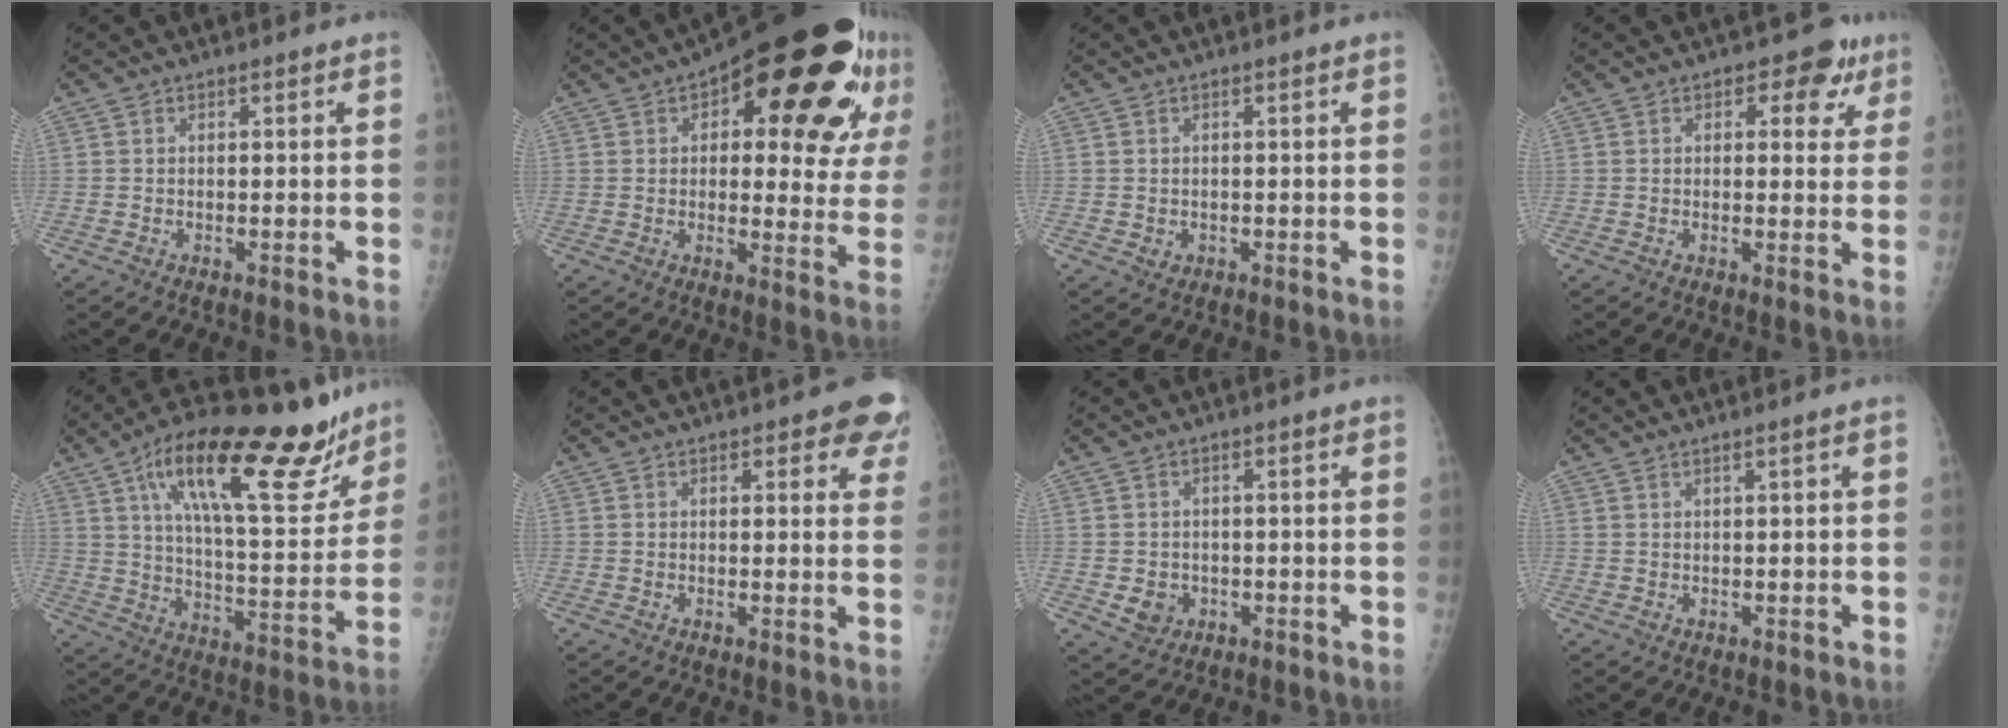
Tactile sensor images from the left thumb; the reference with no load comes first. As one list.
[{"total": 25.7, "force": [11.8, 10.0, 20.6], "torque": [-0.245, -0.003, 0.160]}, {"total": 1.0, "force": [-0.1, 0.8, 0.6], "torque": [-0.005, 0.002, 0.004]}, {"total": 6.0, "force": [2.9, 3.6, 3.7], "torque": [-0.005, -0.007, 0.027]}, {"total": 26.7, "force": [16.1, 8.8, 19.4], "torque": [-0.263, -0.041, 0.256]}, {"total": 6.9, "force": [4.0, 2.6, 4.9], "torque": [-0.024, -0.011, 0.038]}, {"total": 3.4, "force": [-0.7, 3.0, 1.5], "torque": [-0.012, 0.001, -0.002]}, {"total": 1.0, "force": [0.5, -0.4, 0.7], "torque": [-0.021, -0.006, 0.015]}]